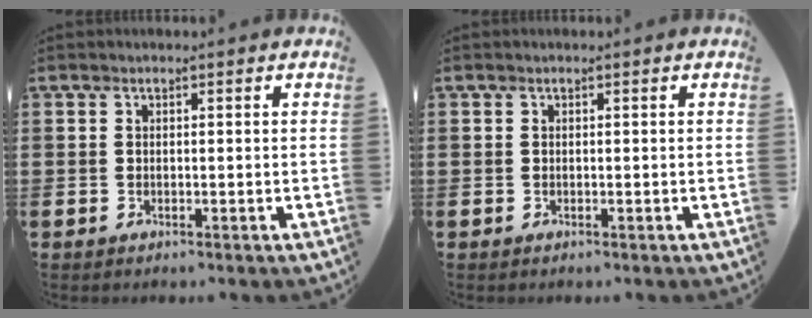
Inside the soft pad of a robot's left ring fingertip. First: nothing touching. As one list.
[{"total": 0.0}]